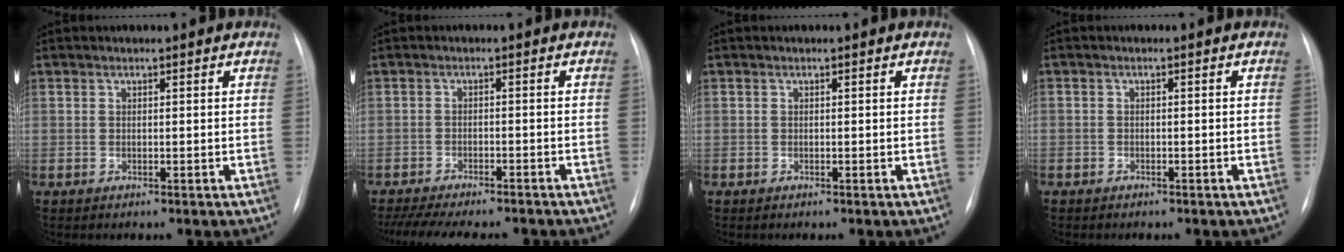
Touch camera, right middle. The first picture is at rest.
{"total": 15.2, "force": [-13.2, 3.5, 6.7], "torque": [-0.138, -0.013, -0.178]}
{"total": 0.0}
{"total": 1.2, "force": [-0.8, 1.0, 0.1], "torque": [-0.009, 0.004, -0.010]}